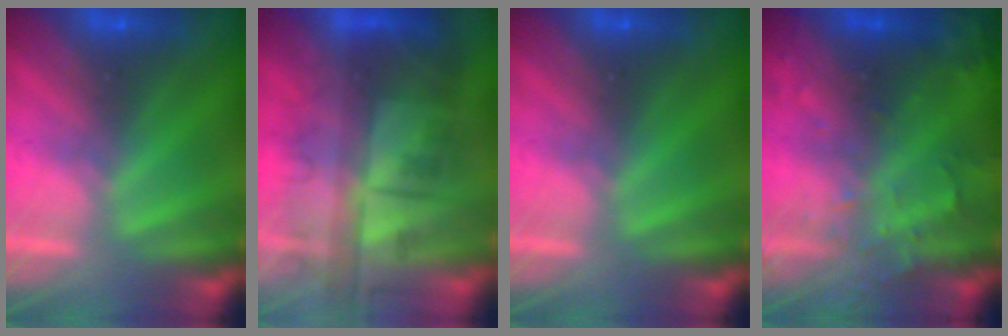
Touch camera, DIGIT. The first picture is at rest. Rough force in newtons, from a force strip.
{"total": 10.2}
{"total": 0.0}
{"total": 7.0}